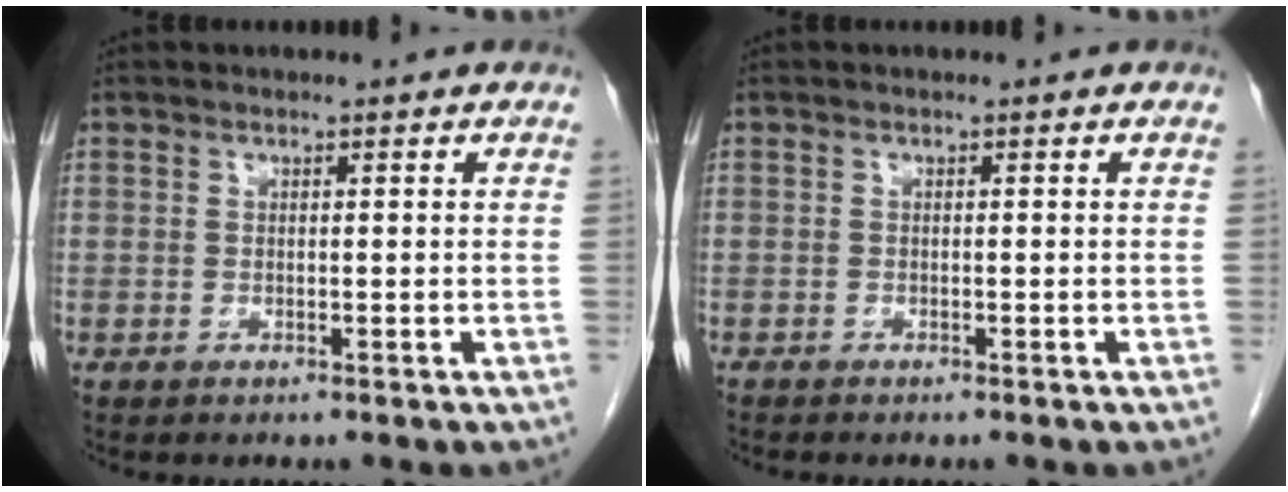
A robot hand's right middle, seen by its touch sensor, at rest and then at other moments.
{"total": 0.8, "force": [-0.7, 0.1, 0.3], "torque": [-0.009, -0.003, -0.011]}